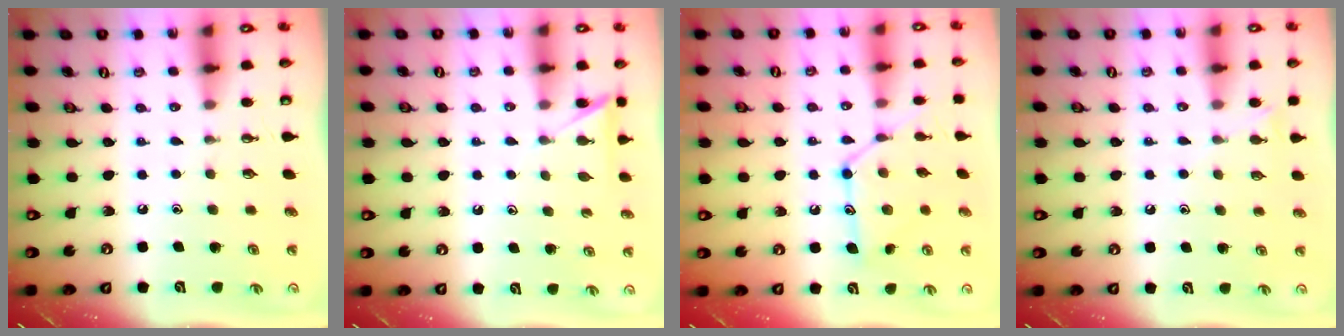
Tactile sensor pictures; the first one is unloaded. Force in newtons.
{"total": 4.0, "press": 4.0, "slide": 0.5}
{"total": 13.5, "press": 13.5, "slide": 0.7}
{"total": 6.5, "press": 6.5, "slide": 0.3}